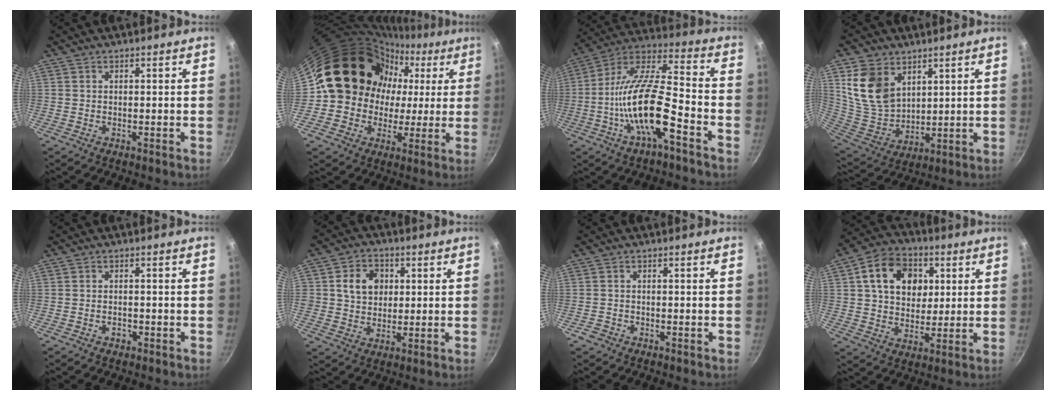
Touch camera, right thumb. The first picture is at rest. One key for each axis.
{"total": 21.1, "fx": 2.7, "fy": 18.7, "fz": 9.5, "tx": -0.129, "ty": 0.040, "tz": 0.043}
{"total": 18.1, "fx": -6.7, "fy": 5.7, "fz": 15.8, "tx": -0.289, "ty": 0.046, "tz": -0.138}
{"total": 13.4, "fx": 5.8, "fy": 9.6, "fz": 7.4, "tx": -0.114, "ty": -0.032, "tz": 0.132}
{"total": 1.7, "fx": -0.9, "fy": 1.2, "fz": 0.9, "tx": -0.013, "ty": 0.009, "tz": -0.013}
{"total": 7.8, "fx": 1.6, "fy": 6.7, "fz": 3.7, "tx": -0.030, "ty": 0.004, "tz": 0.021}
{"total": 1.7, "fx": -1.1, "fy": 1.2, "fz": 0.4, "tx": -0.013, "ty": 0.013, "tz": -0.018}
{"total": 14.6, "fx": 4.0, "fy": 11.2, "fz": 8.5, "tx": -0.110, "ty": 0.007, "tz": 0.059}